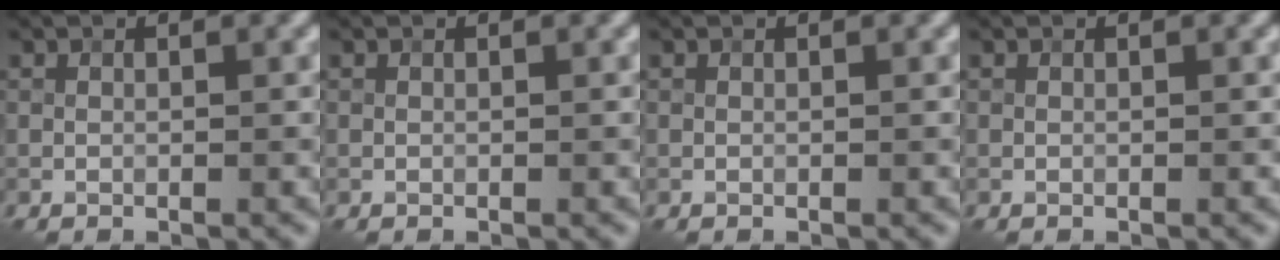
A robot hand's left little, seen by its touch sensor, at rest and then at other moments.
{"total": 0.0}
{"total": 0.0}
{"total": 0.0}